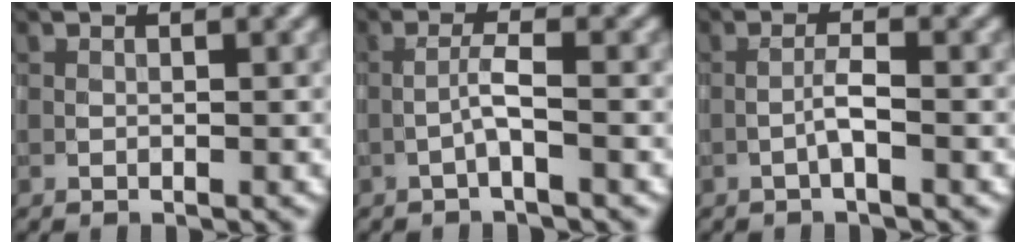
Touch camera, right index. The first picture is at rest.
{"total": 1.8, "force": [-0.8, 0.0, 1.6], "torque": [-0.032, 0.009, -0.020]}
{"total": 1.6, "force": [-0.7, 0.0, 1.4], "torque": [-0.027, 0.007, -0.016]}